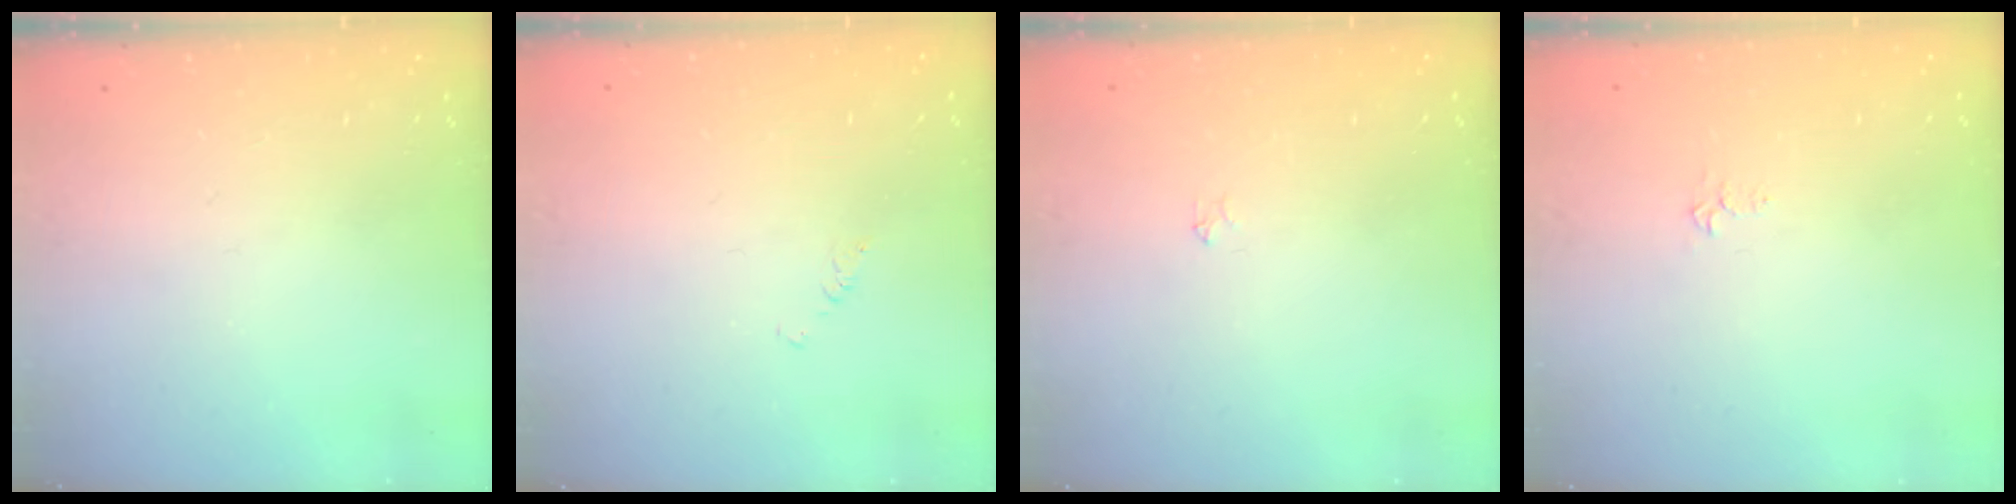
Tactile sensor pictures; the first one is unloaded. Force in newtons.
{"total": 1.2, "press": 1.2, "slide": 0.2}
{"total": 2.2, "press": 2.2, "slide": 0.3}
{"total": 3.3, "press": 3.2, "slide": 0.4}